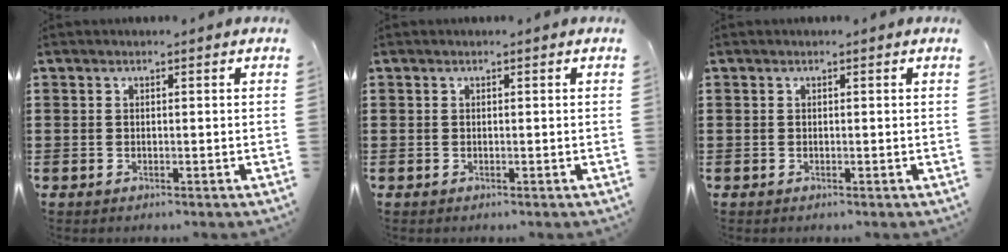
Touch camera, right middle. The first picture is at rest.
{"total": 0.0}
{"total": 0.0}